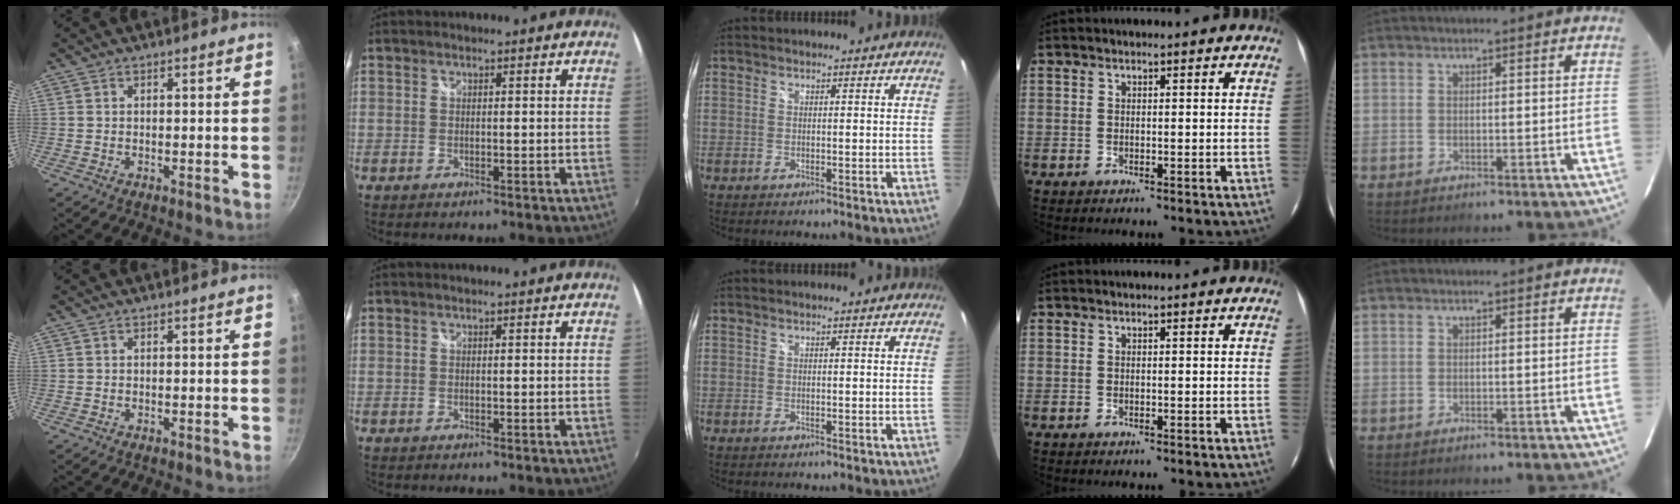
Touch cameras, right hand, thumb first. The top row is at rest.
{}